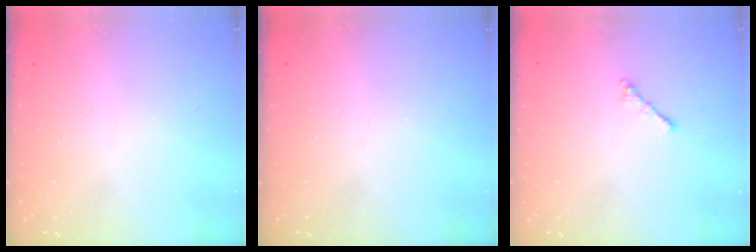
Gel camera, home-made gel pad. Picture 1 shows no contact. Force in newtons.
{"total": 0.0}
{"total": 1.0, "press": 0.9, "slide": 0.4}